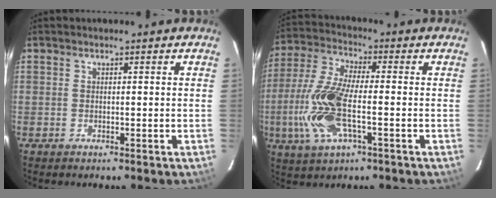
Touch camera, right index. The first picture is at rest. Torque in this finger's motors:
{"motor_torque": [0.56, -0.11, 0.81, 0.21]}